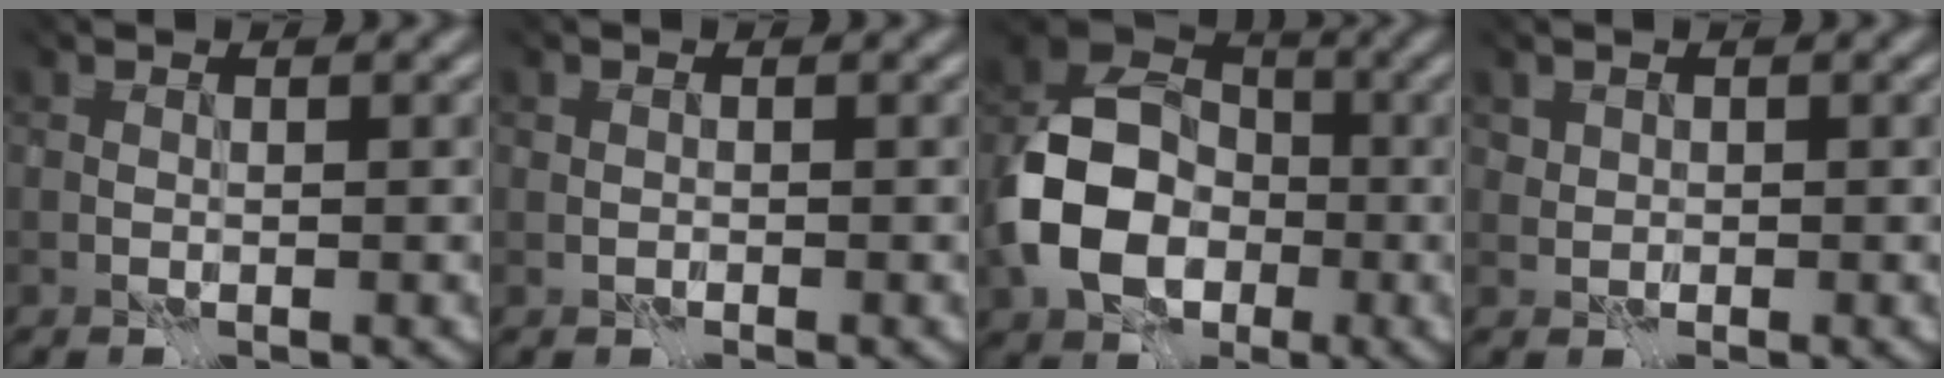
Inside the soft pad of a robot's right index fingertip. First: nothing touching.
{"total": 0.5, "force": [-0.4, -0.1, -0.3], "torque": [0.001, -0.008, 0.001]}
{"total": 8.5, "force": [-4.5, 5.7, 4.4], "torque": [-0.101, -0.015, -0.062]}
{"total": 0.8, "force": [0.4, 0.2, -0.7], "torque": [-0.010, -0.026, 0.037]}